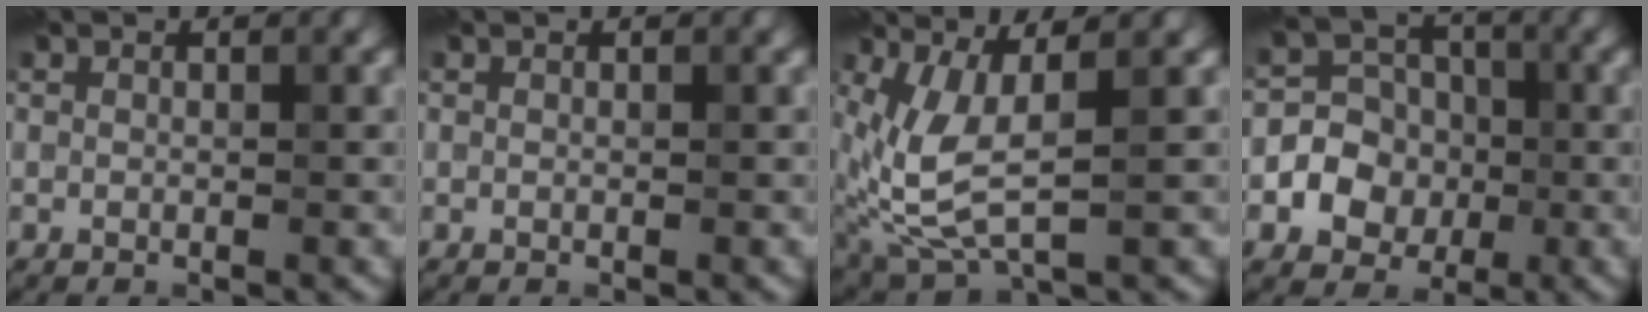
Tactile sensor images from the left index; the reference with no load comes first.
{"total": 0.0}
{"total": 5.8, "force": [0.2, 2.3, 5.4], "torque": [-0.140, -0.017, 0.016]}
{"total": 5.5, "force": [-1.1, 5.0, 2.1], "torque": [-0.007, 0.003, -0.042]}